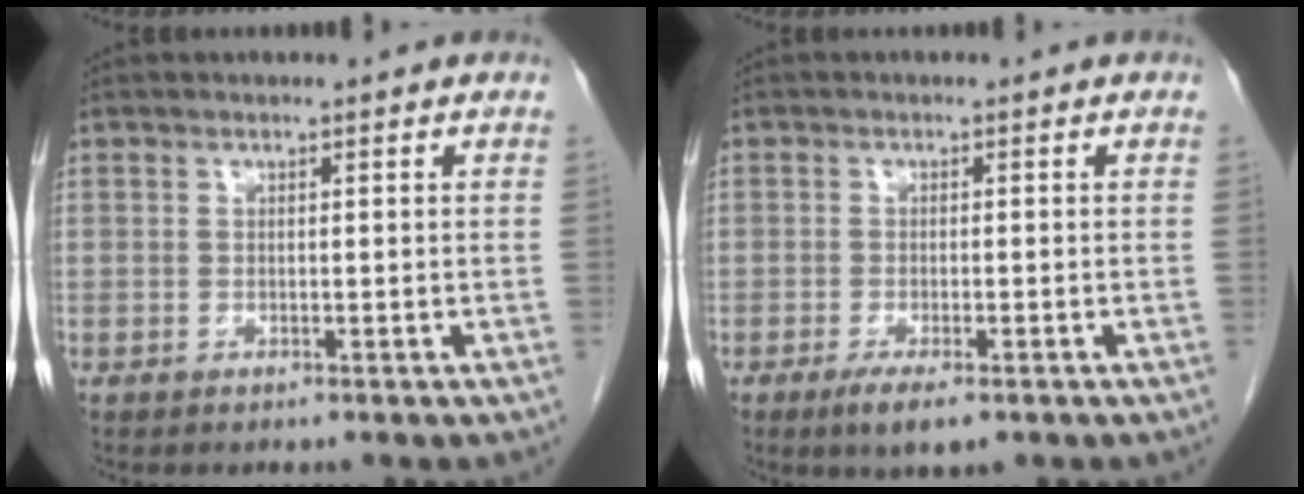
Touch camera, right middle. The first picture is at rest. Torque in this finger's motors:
{"motor_torque": [0.97, -0.62, 0.12, 0.04]}